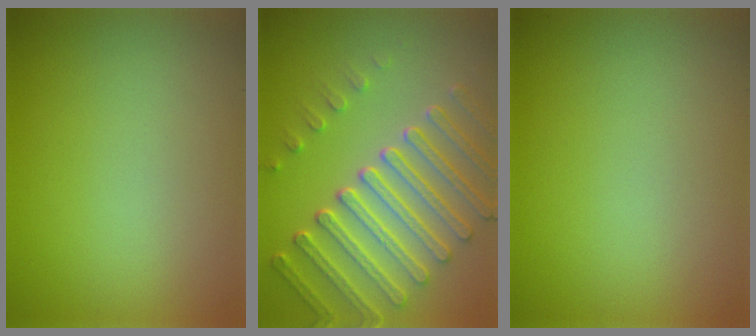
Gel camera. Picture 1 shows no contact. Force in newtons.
{"total": 7.3, "press": 5.5, "slide": 4.8}
{"total": 0.0}